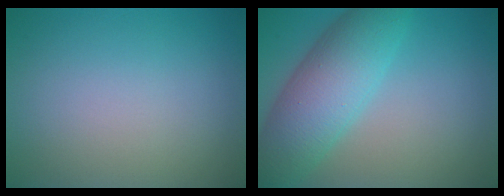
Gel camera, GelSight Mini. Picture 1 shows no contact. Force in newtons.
{"total": 7.5, "press": 7.5, "slide": 0.2}